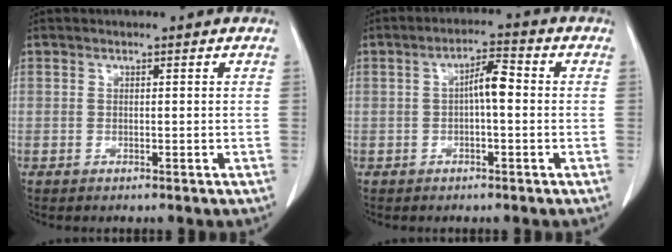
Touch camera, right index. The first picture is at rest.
{"total": 4.2, "force": [0.0, 0.9, 4.1], "torque": [-0.070, 0.014, -0.002]}